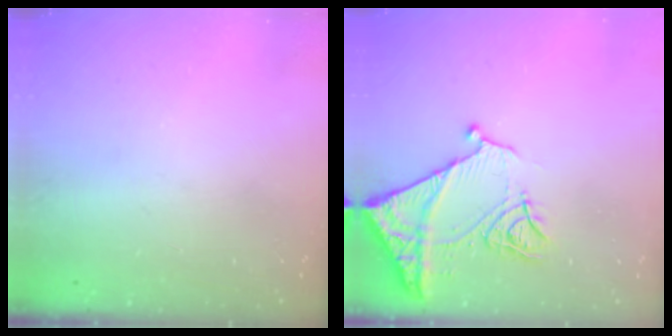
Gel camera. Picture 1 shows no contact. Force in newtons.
{"total": 11.9, "press": 11.8, "slide": 1.4}